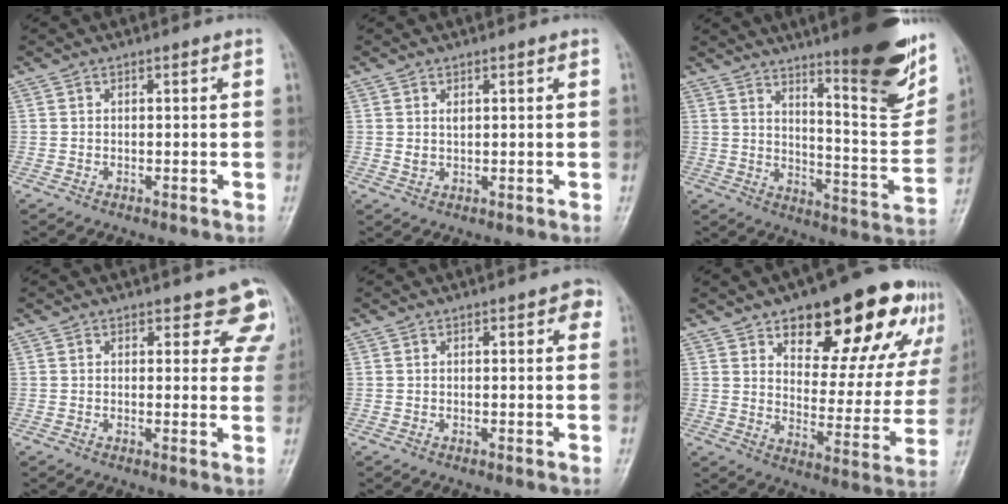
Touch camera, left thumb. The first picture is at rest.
{"total": 1.5, "force": [0.6, 0.9, 1.1], "torque": [-0.015, -0.006, 0.015]}
{"total": 21.9, "force": [13.4, 4.7, 16.6], "torque": [-0.190, -0.078, 0.198]}
{"total": 6.5, "force": [5.0, 3.3, 2.3], "torque": [0.021, -0.025, 0.038]}
{"total": 2.6, "force": [1.2, 1.2, 2.0], "torque": [-0.011, 0.000, 0.009]}
{"total": 23.4, "force": [13.5, 10.4, 16.1], "torque": [-0.159, -0.036, 0.193]}